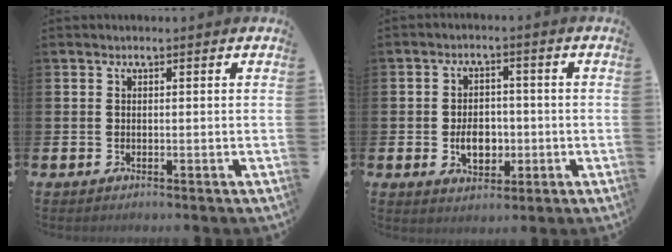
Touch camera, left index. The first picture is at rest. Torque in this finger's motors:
{"motor_torque": [0.70, 0.61, 0.29, 0.13]}